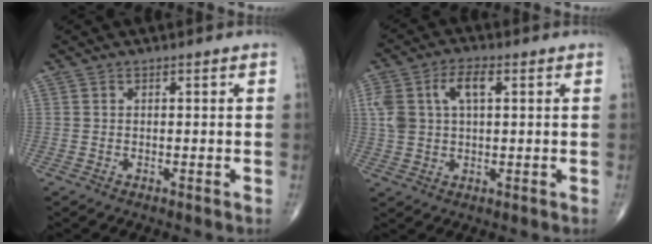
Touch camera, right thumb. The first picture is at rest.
{"total": 8.4, "force": [2.3, 4.6, 6.7], "torque": [-0.138, 0.017, 0.045]}